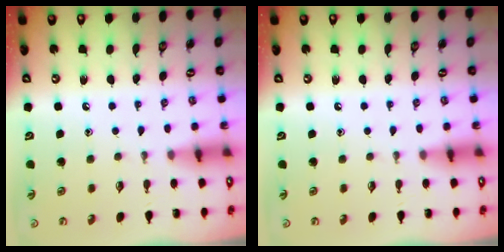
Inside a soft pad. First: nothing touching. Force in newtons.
{"total": 0.0}